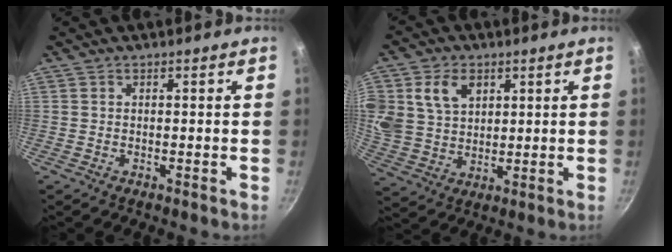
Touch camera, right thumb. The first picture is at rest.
{"total": 12.6, "force": [4.6, 9.6, 6.8], "torque": [-0.133, -0.004, 0.094]}